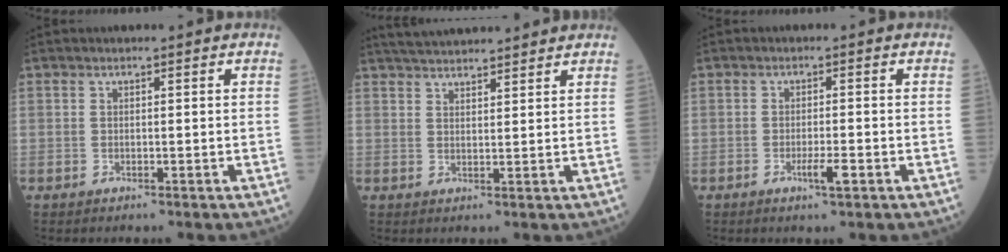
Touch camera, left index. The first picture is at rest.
{"total": 10.4, "force": [9.7, 1.3, 3.7], "torque": [-0.063, 0.034, 0.144]}
{"total": 2.5, "force": [-1.2, 0.1, 2.2], "torque": [-0.040, -0.003, -0.019]}